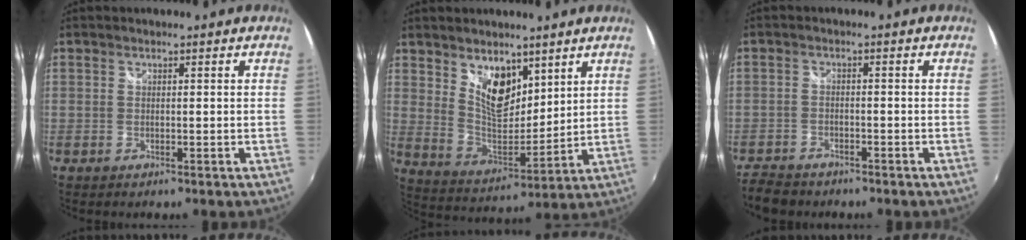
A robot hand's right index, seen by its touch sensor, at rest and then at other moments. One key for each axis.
{"total": 10.1, "fx": 6.1, "fy": 5.3, "fz": 6.1, "tx": -0.102, "ty": -0.003, "tz": 0.119}
{"total": 6.8, "fx": -5.8, "fy": 3.0, "fz": 2.2, "tx": -0.068, "ty": -0.012, "tz": -0.101}